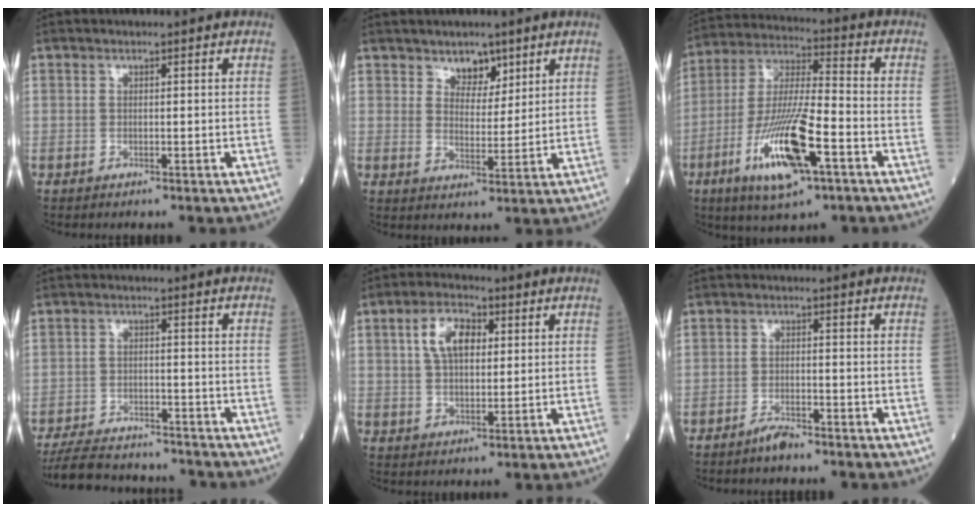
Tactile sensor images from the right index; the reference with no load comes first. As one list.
[{"total": 4.4, "force": [3.1, 2.5, 1.8], "torque": [-0.020, -0.002, 0.053]}, {"total": 16.0, "force": [-6.8, 3.0, 14.1], "torque": [-0.284, -0.017, -0.119]}, {"total": 10.0, "force": [-9.2, 2.1, 3.4], "torque": [-0.058, -0.008, -0.137]}, {"total": 7.3, "force": [2.3, 3.8, 5.8], "torque": [-0.113, 0.017, 0.044]}, {"total": 2.6, "force": [-2.2, 0.5, 1.3], "torque": [-0.032, -0.002, -0.038]}]